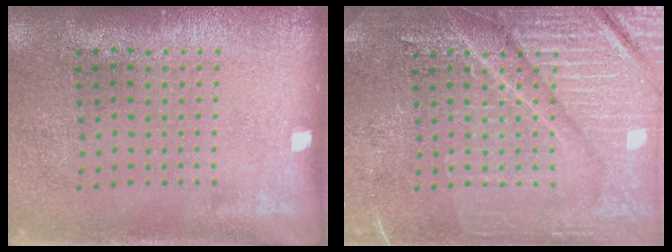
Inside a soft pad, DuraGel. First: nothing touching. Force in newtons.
{"total": 6.4, "press": 6.3, "slide": 0.8}